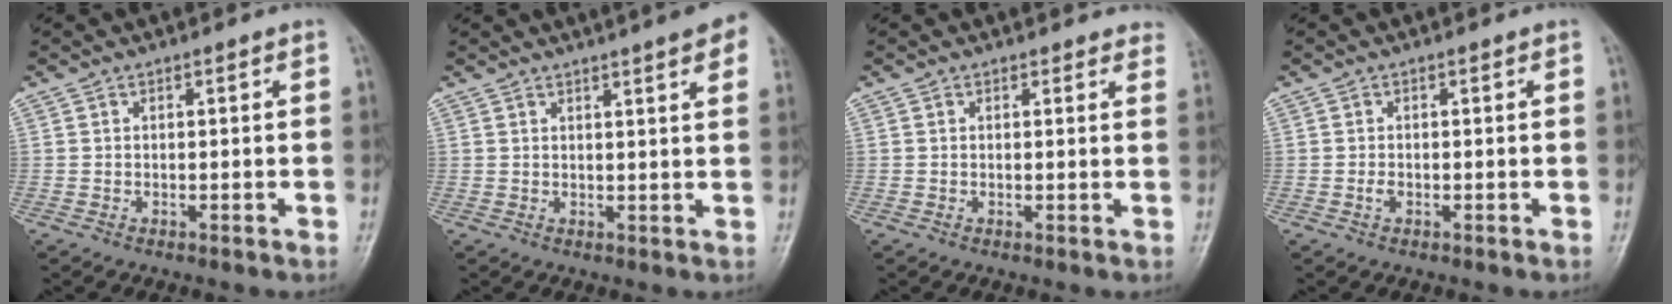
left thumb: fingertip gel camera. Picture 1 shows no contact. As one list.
[{"total": 8.8, "force": [6.0, 1.2, 6.4], "torque": [-0.067, -0.003, 0.060]}, {"total": 4.5, "force": [4.3, 1.3, 0.6], "torque": [0.020, -0.018, 0.027]}, {"total": 0.9, "force": [0.0, 0.5, 0.8], "torque": [-0.012, 0.001, 0.001]}]